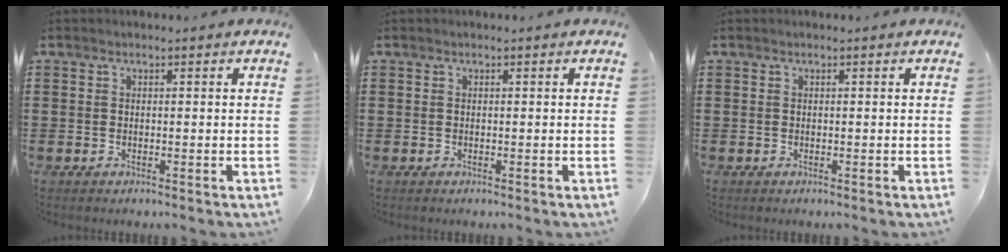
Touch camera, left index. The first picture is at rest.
{"total": 0.0}
{"total": 0.0}